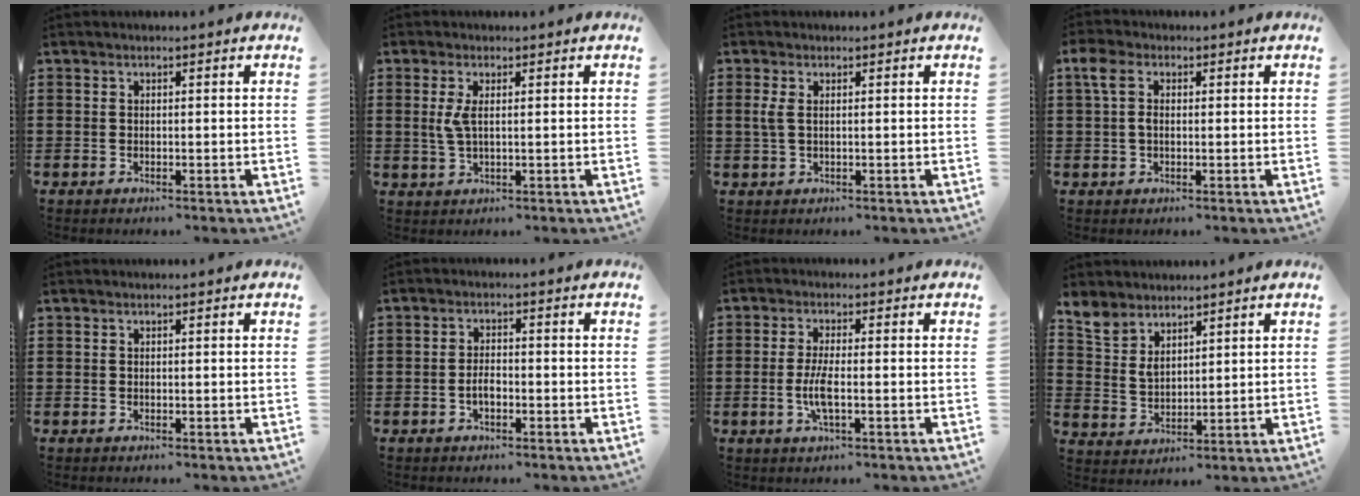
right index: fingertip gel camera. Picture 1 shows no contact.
{"total": 2.9, "force": [0.7, 1.0, 2.6], "torque": [-0.062, 0.004, 0.008]}
{"total": 2.2, "force": [0.4, 1.0, 1.9], "torque": [-0.048, 0.003, 0.004]}
{"total": 3.4, "force": [0.6, 2.2, 2.5], "torque": [-0.064, 0.009, 0.004]}
{"total": 0.0}
{"total": 2.5, "force": [-0.9, 1.2, 2.0], "torque": [-0.046, 0.001, -0.020]}
{"total": 4.5, "force": [-1.1, 1.0, 4.3], "torque": [-0.095, -0.005, -0.026]}
{"total": 5.1, "force": [4.2, 2.6, 1.4], "torque": [-0.045, -0.003, 0.080]}